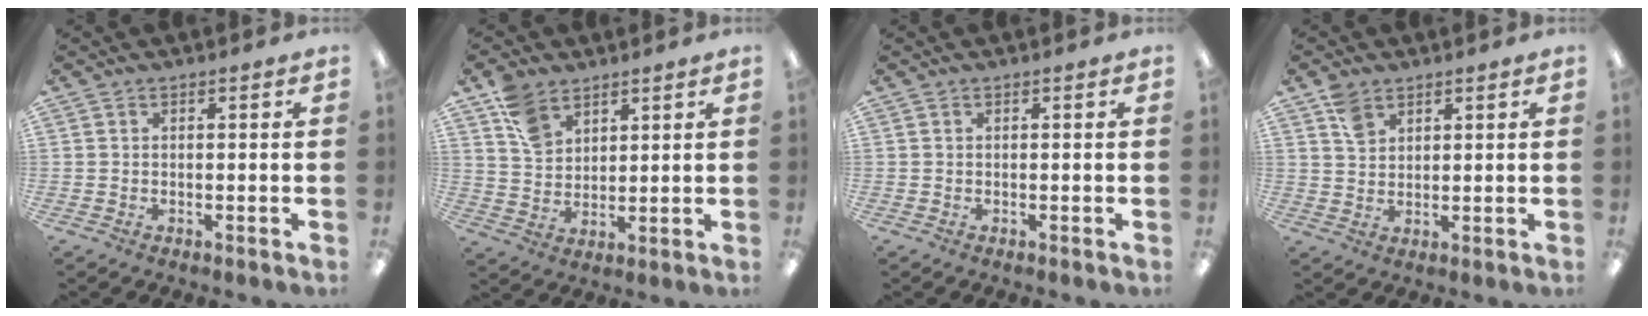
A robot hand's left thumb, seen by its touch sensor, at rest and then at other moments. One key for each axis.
{"total": 8.6, "fx": 5.6, "fy": 5.6, "fz": 3.5, "tx": -0.072, "ty": -0.012, "tz": 0.108}
{"total": 0.0}
{"total": 4.7, "fx": 3.2, "fy": 2.9, "fz": 1.9, "tx": -0.038, "ty": -0.004, "tz": 0.062}